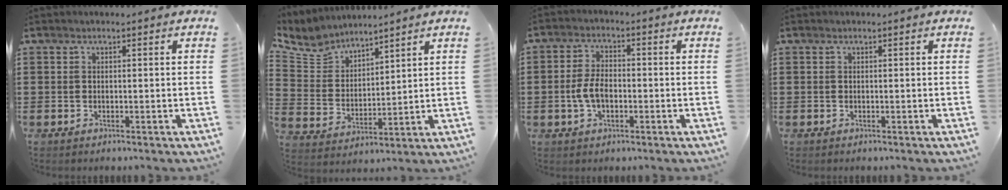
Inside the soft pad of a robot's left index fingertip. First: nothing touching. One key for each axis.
{"total": 6.4, "fx": 5.9, "fy": 2.4, "fz": 0.8, "tx": -0.052, "ty": -0.028, "tz": 0.107}
{"total": 4.7, "fx": -0.9, "fy": 2.6, "fz": 3.8, "tx": -0.097, "ty": -0.004, "tz": -0.025}
{"total": 0.0}